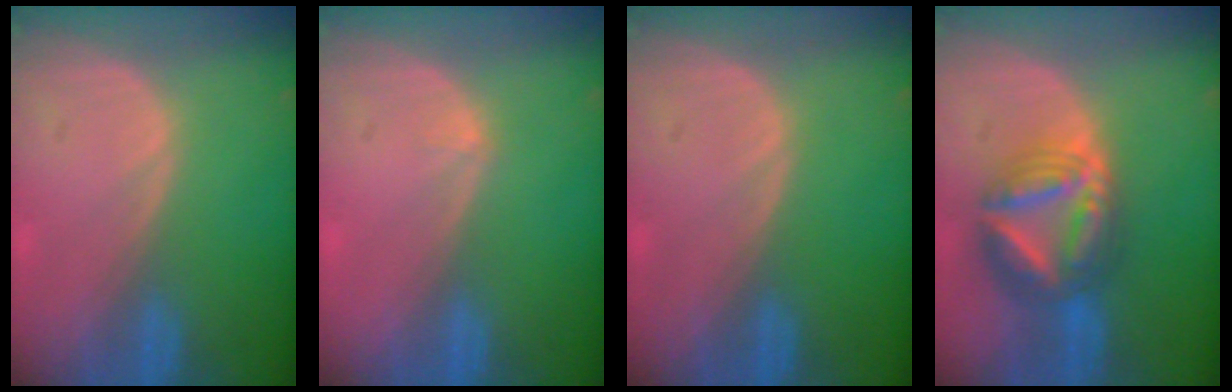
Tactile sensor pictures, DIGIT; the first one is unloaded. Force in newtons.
{"total": 0.6, "press": 0.4, "slide": 0.5}
{"total": 0.0}
{"total": 8.5, "press": 8.5, "slide": 0.7}